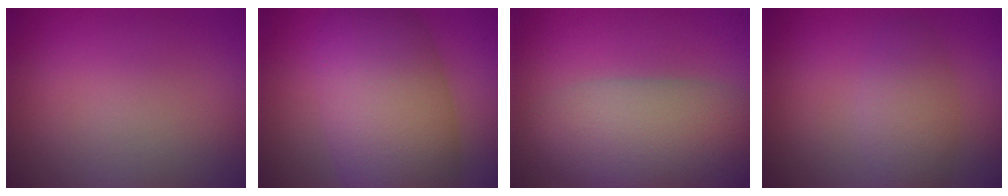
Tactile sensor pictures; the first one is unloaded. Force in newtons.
{"total": 11.0, "press": 11.0, "slide": 0.4}
{"total": 8.4, "press": 8.4, "slide": 0.5}
{"total": 3.2, "press": 3.2, "slide": 0.0}